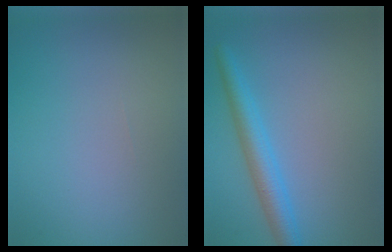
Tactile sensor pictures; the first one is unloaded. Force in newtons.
{"total": 3.4, "press": 3.4, "slide": 0.1}